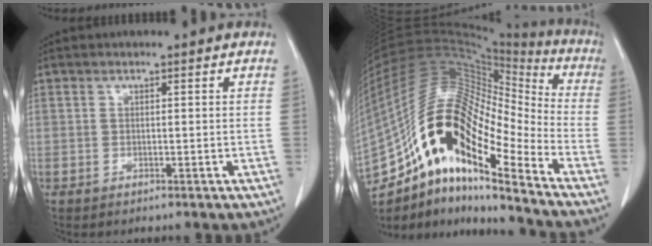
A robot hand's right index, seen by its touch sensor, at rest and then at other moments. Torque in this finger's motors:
{"motor_torque": [1.65, -0.49, 1.05, 0.21]}